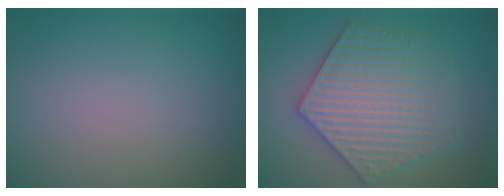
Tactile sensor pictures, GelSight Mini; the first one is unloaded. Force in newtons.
{"total": 5.6, "press": 5.5, "slide": 0.9}